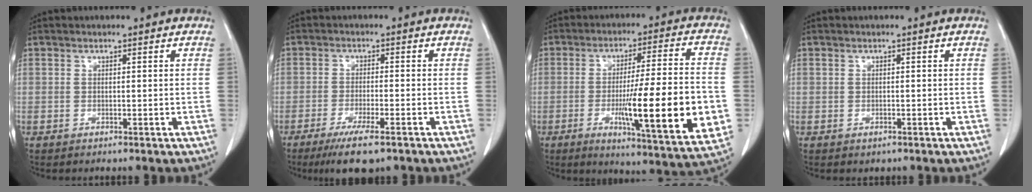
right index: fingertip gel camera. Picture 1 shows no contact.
{"total": 7.2, "force": [-4.7, 1.0, 5.3], "torque": [-0.090, -0.017, -0.074]}
{"total": 19.8, "force": [-4.3, 1.2, 19.3], "torque": [-0.257, -0.020, -0.060]}
{"total": 0.5, "force": [-0.2, 0.5, 0.2], "torque": [-0.006, 0.000, -0.001]}